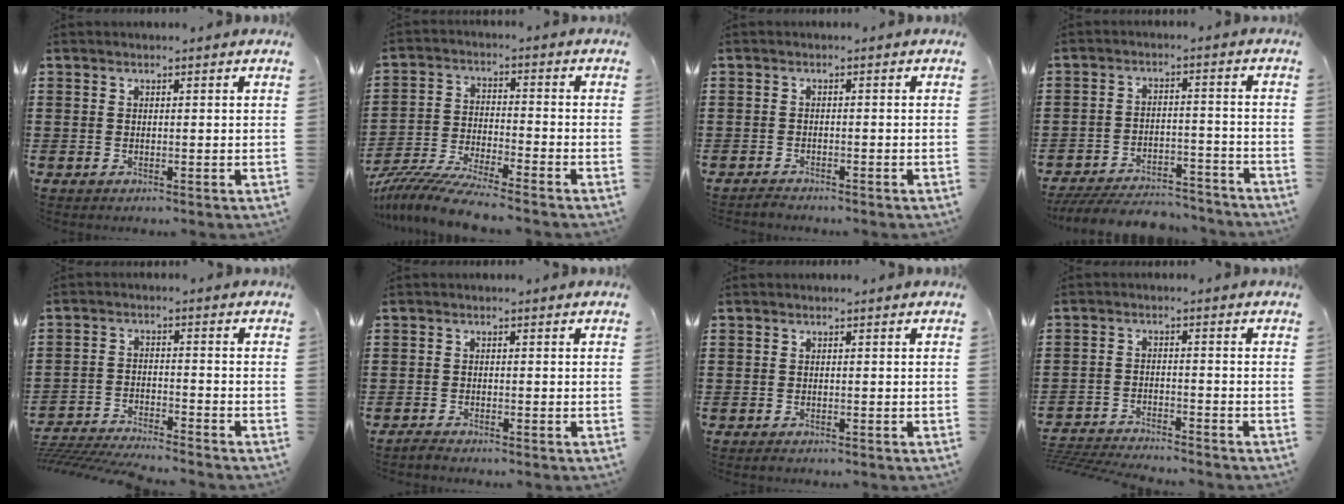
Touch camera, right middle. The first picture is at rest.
{"total": 7.6, "force": [-7.3, -0.2, 2.2], "torque": [-0.054, -0.007, -0.145]}
{"total": 1.0, "force": [-1.0, 0.0, 0.1], "torque": [-0.006, -0.001, -0.021]}
{"total": 6.7, "force": [-6.4, 1.0, 1.5], "torque": [-0.036, 0.006, -0.128]}
{"total": 5.1, "force": [-5.1, 0.1, 0.8], "torque": [-0.028, -0.005, -0.106]}
{"total": 1.0, "force": [-1.0, 0.0, 0.2], "torque": [-0.008, -0.003, -0.018]}
{"total": 0.5, "force": [-0.5, 0.1, 0.1], "torque": [-0.004, -0.004, -0.010]}
{"total": 3.9, "force": [-3.9, 0.0, 0.1], "torque": [-0.014, -0.003, -0.084]}